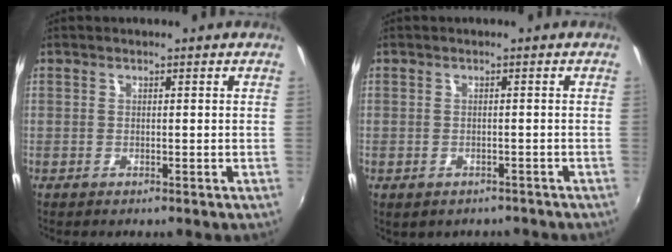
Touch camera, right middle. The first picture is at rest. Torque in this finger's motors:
{"motor_torque": [1.07, -1.07, 0.25, 0.05]}